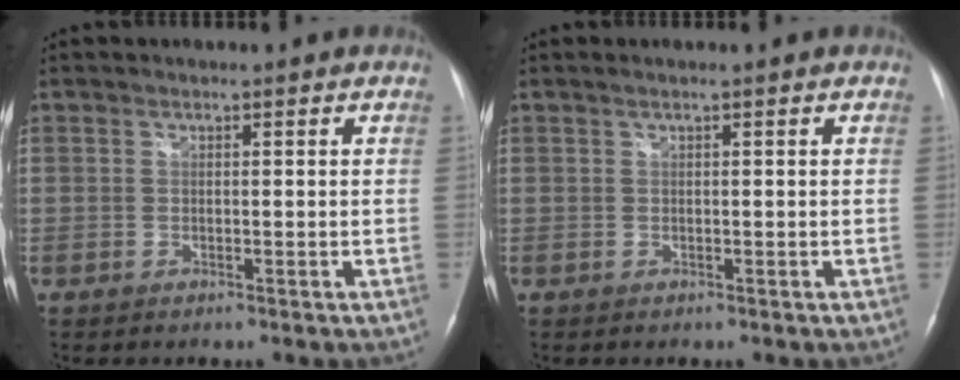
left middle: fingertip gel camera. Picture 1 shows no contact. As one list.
[{"total": 0.6, "force": [0.3, -0.1, 0.4], "torque": [-0.014, 0.007, 0.009]}]